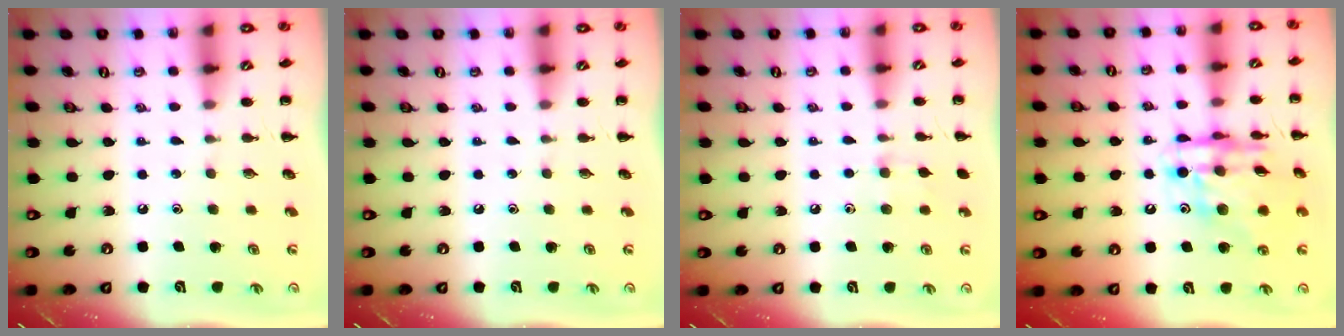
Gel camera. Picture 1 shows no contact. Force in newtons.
{"total": 0.0}
{"total": 5.8, "press": 5.4, "slide": 1.9}
{"total": 15.0, "press": 14.5, "slide": 3.9}